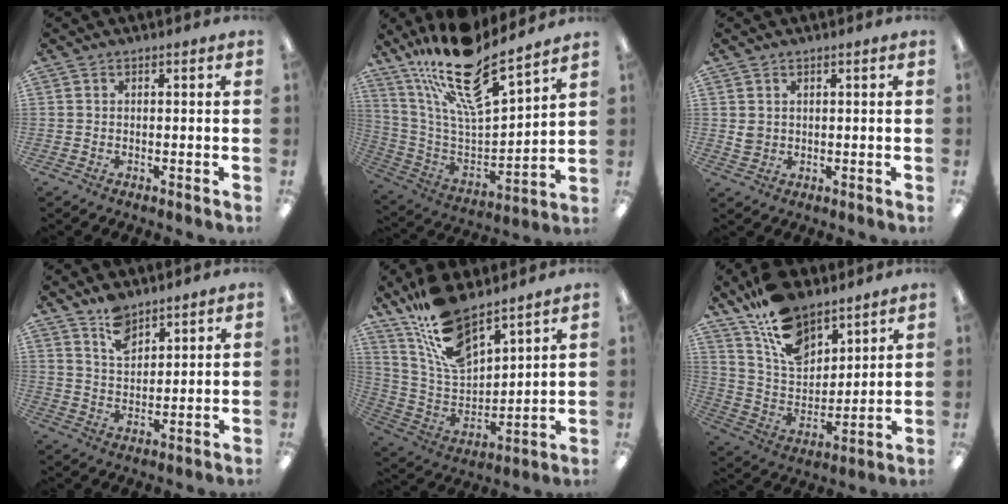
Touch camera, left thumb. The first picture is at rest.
{"total": 20.3, "force": [16.0, 5.5, 11.3], "torque": [-0.208, -0.113, 0.275]}
{"total": 2.4, "force": [1.1, 2.0, 0.7], "torque": [-0.008, -0.001, 0.019]}
{"total": 7.4, "force": [5.8, 3.6, 2.9], "torque": [-0.050, -0.030, 0.105]}
{"total": 16.2, "force": [12.9, 5.7, 8.1], "torque": [-0.184, -0.070, 0.236]}
{"total": 16.0, "force": [11.3, 8.1, 8.0], "torque": [-0.158, -0.053, 0.212]}